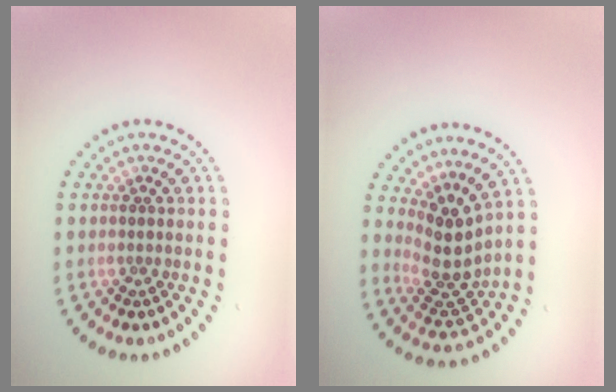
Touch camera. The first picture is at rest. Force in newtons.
{"total": 3.9, "press": 2.9, "slide": 2.6}